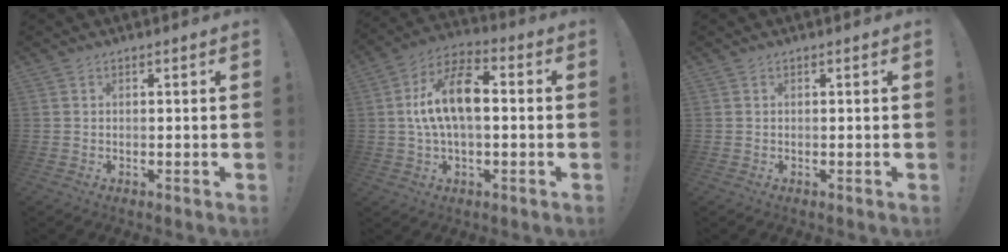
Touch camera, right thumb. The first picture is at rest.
{"total": 13.9, "force": [1.1, 7.1, 12.0], "torque": [-0.206, 0.010, 0.020]}
{"total": 0.0}